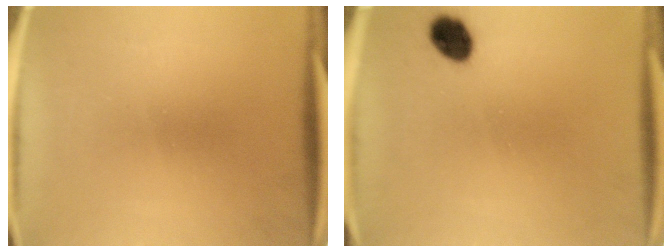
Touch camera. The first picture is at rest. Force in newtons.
{"total": 5.3}